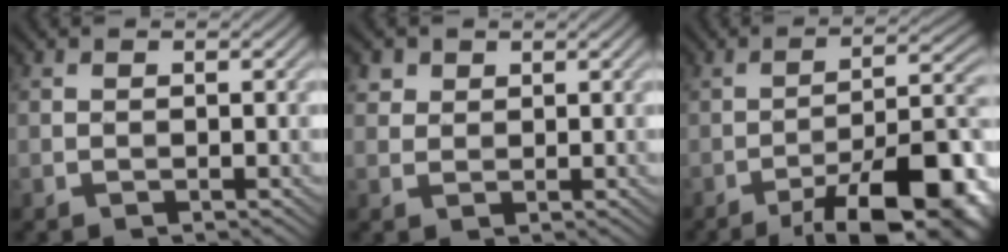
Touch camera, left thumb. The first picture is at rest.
{"total": 2.0, "force": [1.3, 1.5, 0.5], "torque": [-0.017, -0.005, 0.031]}
{"total": 15.4, "force": [-9.3, 3.9, 11.7], "torque": [-0.169, 0.015, -0.143]}